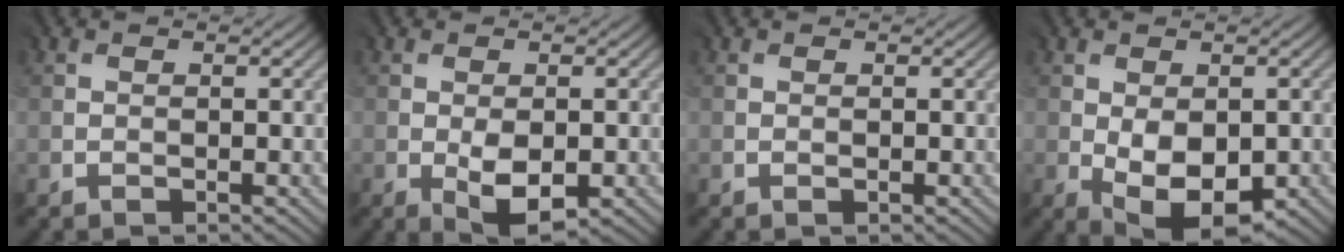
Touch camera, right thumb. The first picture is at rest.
{"total": 4.9, "force": [-1.5, 2.6, 3.9], "torque": [-0.079, -0.013, -0.019]}
{"total": 0.0}
{"total": 8.2, "force": [-2.2, 4.8, 6.4], "torque": [-0.115, -0.025, -0.028]}